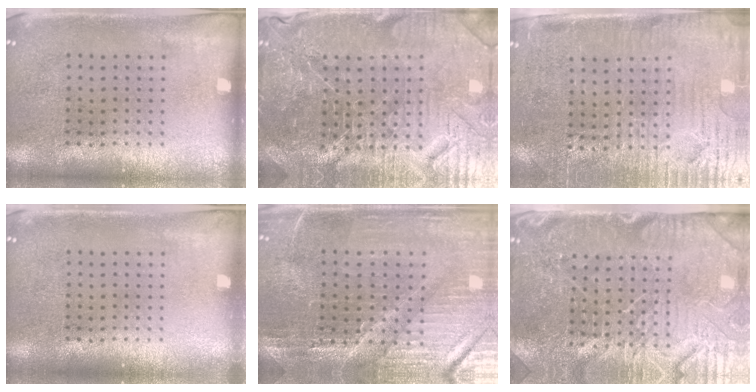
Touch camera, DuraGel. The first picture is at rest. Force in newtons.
{"total": 5.5, "press": 5.1, "slide": 2.0}
{"total": 3.9, "press": 3.4, "slide": 1.8}
{"total": 0.6, "press": 0.6, "slide": 0.1}
{"total": 3.4, "press": 3.3, "slide": 0.4}
{"total": 5.0, "press": 4.6, "slide": 1.9}